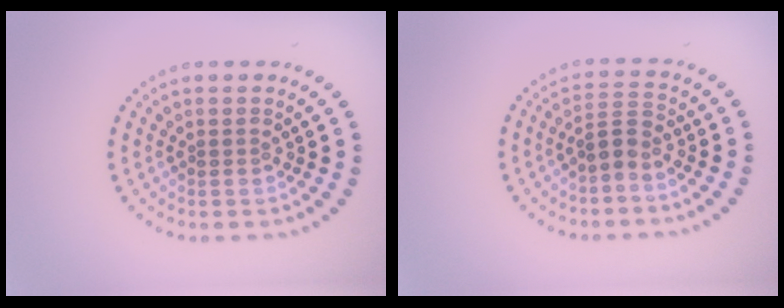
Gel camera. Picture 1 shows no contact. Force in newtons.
{"total": 2.3, "press": 1.7, "slide": 1.6}